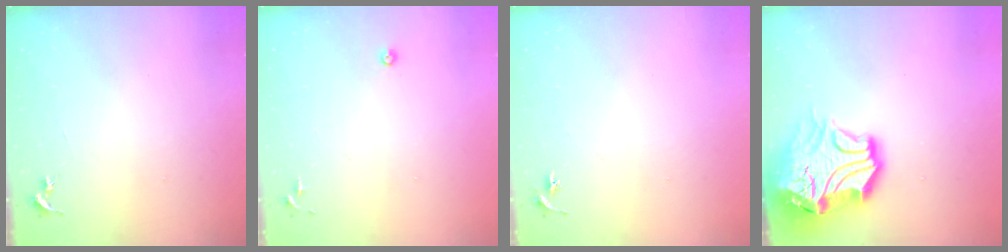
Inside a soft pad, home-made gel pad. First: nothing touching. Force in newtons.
{"total": 3.4, "press": 3.3, "slide": 0.7}
{"total": 3.0, "press": 3.0, "slide": 0.3}
{"total": 19.5, "press": 19.3, "slide": 2.9}